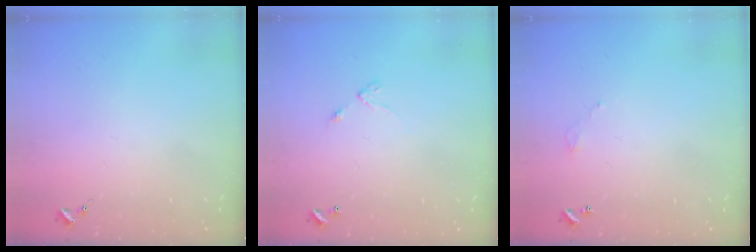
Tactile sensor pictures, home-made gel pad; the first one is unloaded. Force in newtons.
{"total": 4.2, "press": 4.2, "slide": 0.4}
{"total": 3.0, "press": 3.0, "slide": 0.2}